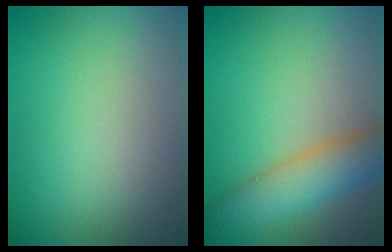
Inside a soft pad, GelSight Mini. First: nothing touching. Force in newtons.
{"total": 5.6, "press": 5.6, "slide": 0.2}